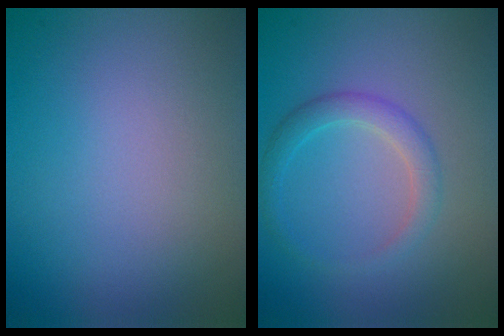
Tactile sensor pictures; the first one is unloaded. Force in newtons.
{"total": 2.2, "press": 2.2, "slide": 0.1}